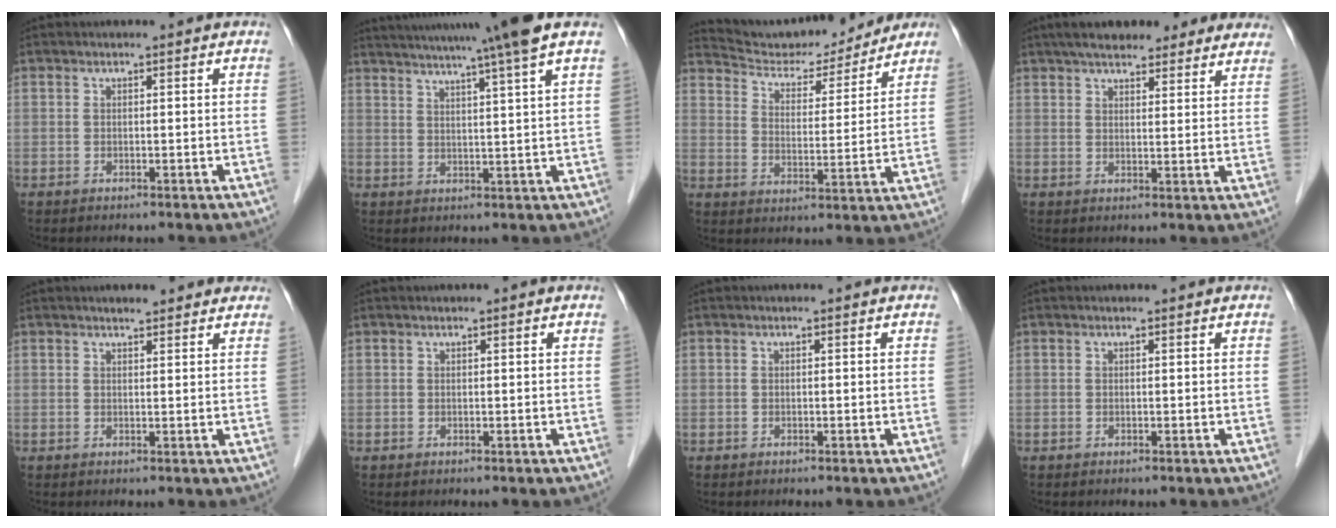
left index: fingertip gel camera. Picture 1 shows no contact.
{"total": 14.1, "force": [11.5, -2.3, 7.9], "torque": [-0.133, -0.006, 0.155]}
{"total": 14.2, "force": [13.6, 2.6, 3.2], "torque": [-0.050, 0.001, 0.208]}
{"total": 15.1, "force": [12.4, 4.2, 7.5], "torque": [-0.095, 0.036, 0.160]}
{"total": 3.7, "force": [3.3, 1.0, 1.5], "torque": [-0.017, 0.017, 0.040]}
{"total": 0.0}
{"total": 0.0}
{"total": 0.0}